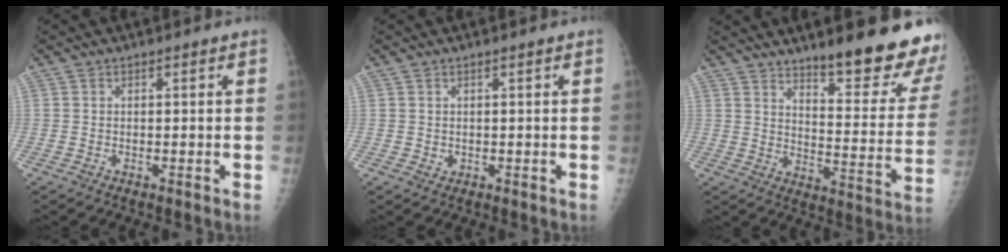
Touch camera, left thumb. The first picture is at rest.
{"total": 0.7, "force": [0.2, 0.5, 0.4], "torque": [0.001, -0.002, 0.007]}
{"total": 20.9, "force": [15.5, 4.3, 13.3], "torque": [-0.145, -0.106, 0.211]}